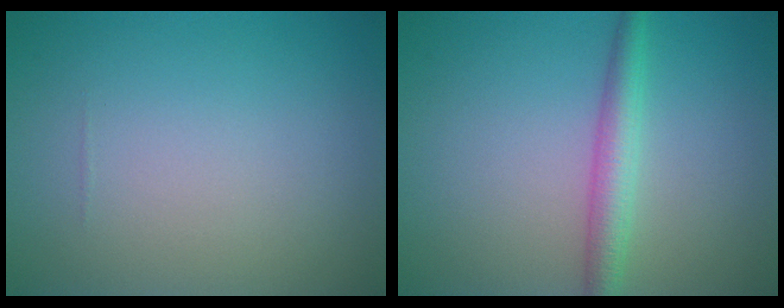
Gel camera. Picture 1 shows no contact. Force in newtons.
{"total": 2.9, "press": 2.9, "slide": 0.1}